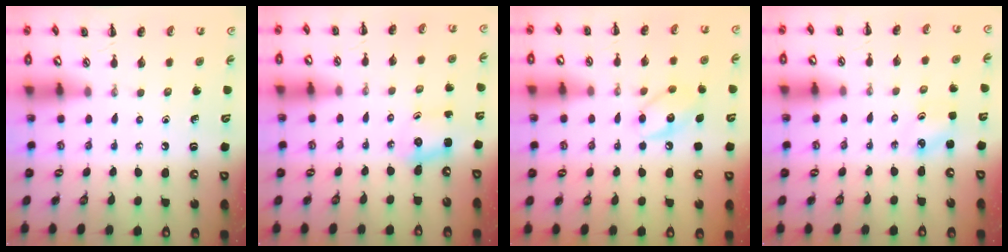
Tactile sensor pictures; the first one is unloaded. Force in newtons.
{"total": 2.5, "press": 2.4, "slide": 0.8}
{"total": 9.7, "press": 9.7, "slide": 0.7}
{"total": 1.9, "press": 1.8, "slide": 0.5}